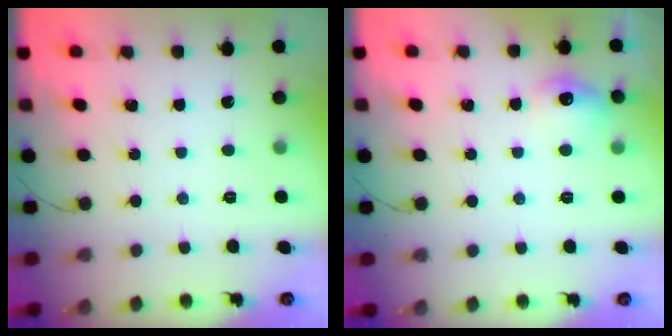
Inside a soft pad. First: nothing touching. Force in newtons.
{"total": 8.5, "press": 8.5, "slide": 0.5}